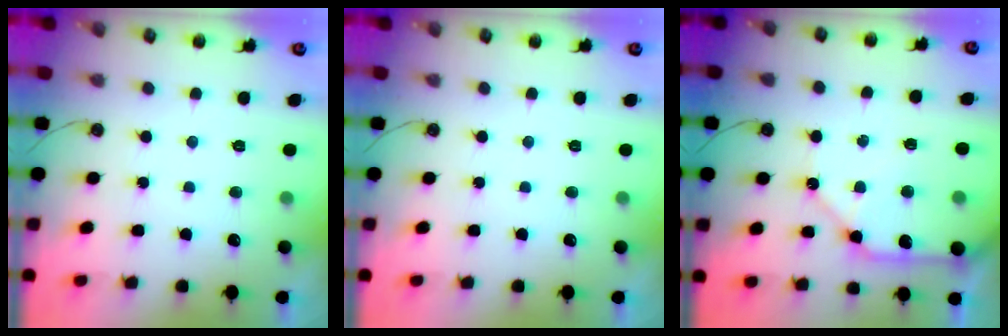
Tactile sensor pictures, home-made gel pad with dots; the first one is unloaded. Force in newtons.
{"total": 0.0}
{"total": 12.4, "press": 12.3, "slide": 1.6}